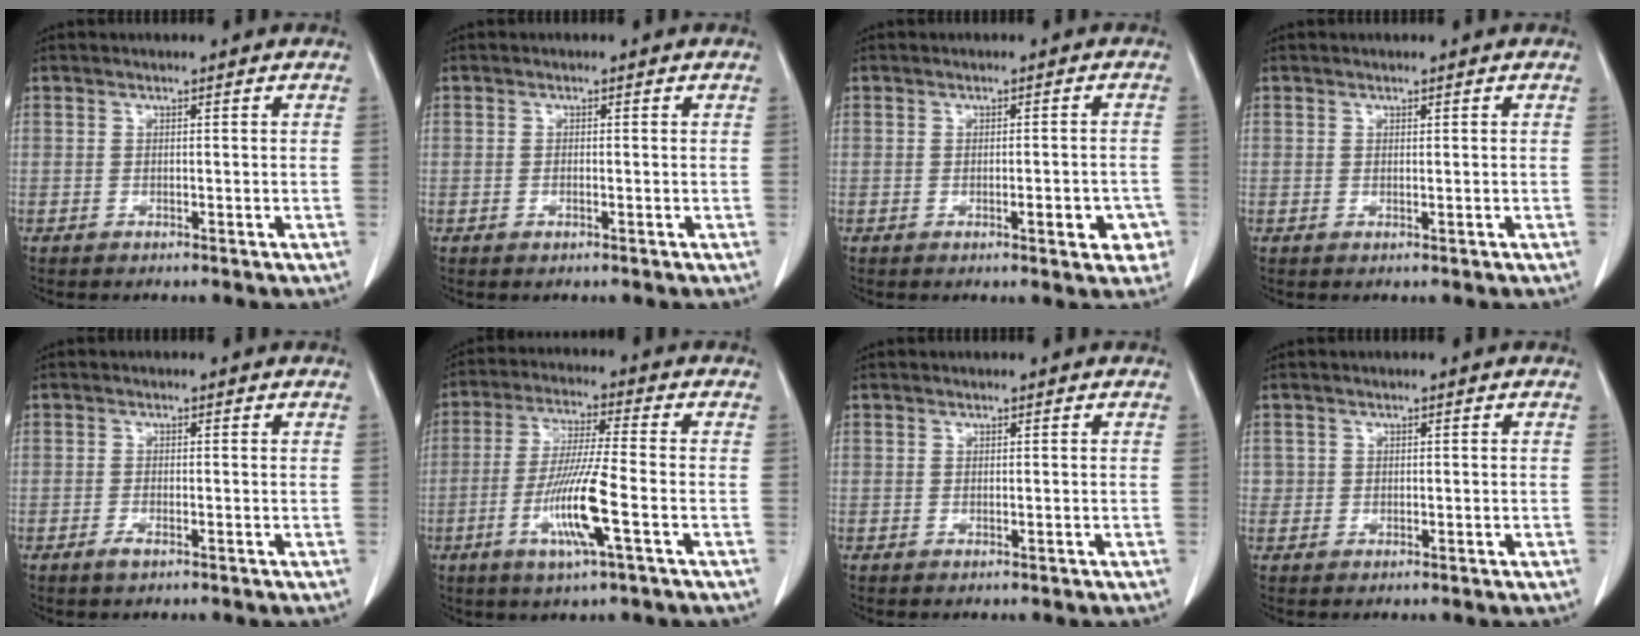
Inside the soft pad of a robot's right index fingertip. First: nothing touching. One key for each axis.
{"total": 0.6, "fx": -0.2, "fy": 0.2, "fz": 0.6, "tx": -0.013, "ty": -0.002, "tz": -0.004}
{"total": 4.6, "fx": -1.7, "fy": 1.3, "fz": 4.1, "tx": -0.047, "ty": 0.002, "tz": -0.017}
{"total": 0.0}
{"total": 1.6, "fx": -0.8, "fy": 0.6, "fz": 1.3, "tx": -0.023, "ty": -0.001, "tz": -0.011}
{"total": 10.9, "fx": -3.5, "fy": -0.1, "fz": 10.4, "tx": -0.206, "ty": -0.015, "tz": -0.070}
{"total": 0.0}
{"total": 1.2, "fx": 0.1, "fy": 1.2, "fz": 0.2, "tx": 0.001, "ty": 0.003, "tz": 0.001}